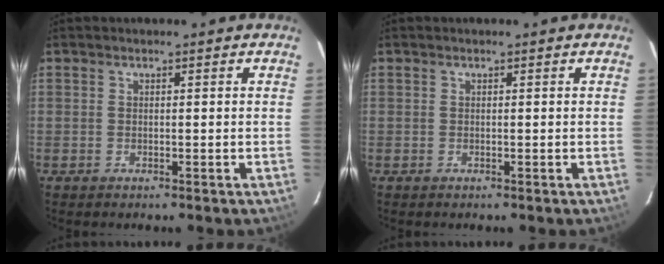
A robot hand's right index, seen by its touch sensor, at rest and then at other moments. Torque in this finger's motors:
{"motor_torque": [0.00, 0.00, 0.00, 0.00]}